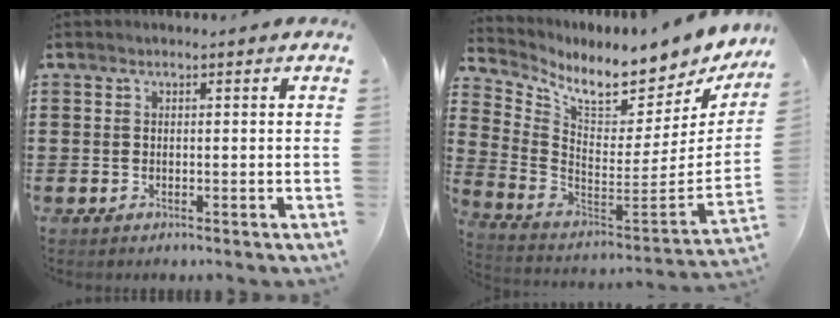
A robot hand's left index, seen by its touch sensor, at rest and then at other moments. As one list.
[{"total": 7.1, "force": [6.5, 0.9, 2.7], "torque": [-0.076, -0.072, 0.105]}]